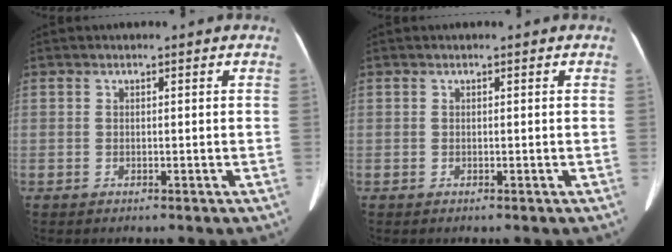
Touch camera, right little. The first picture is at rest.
{"total": 0.0}